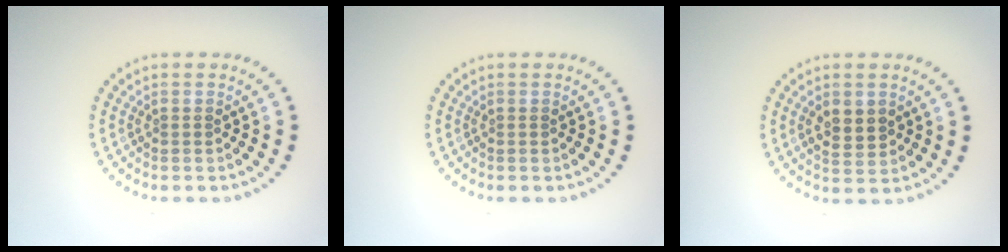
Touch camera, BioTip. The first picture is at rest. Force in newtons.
{"total": 0.0}
{"total": 2.6, "press": 2.6, "slide": 0.2}